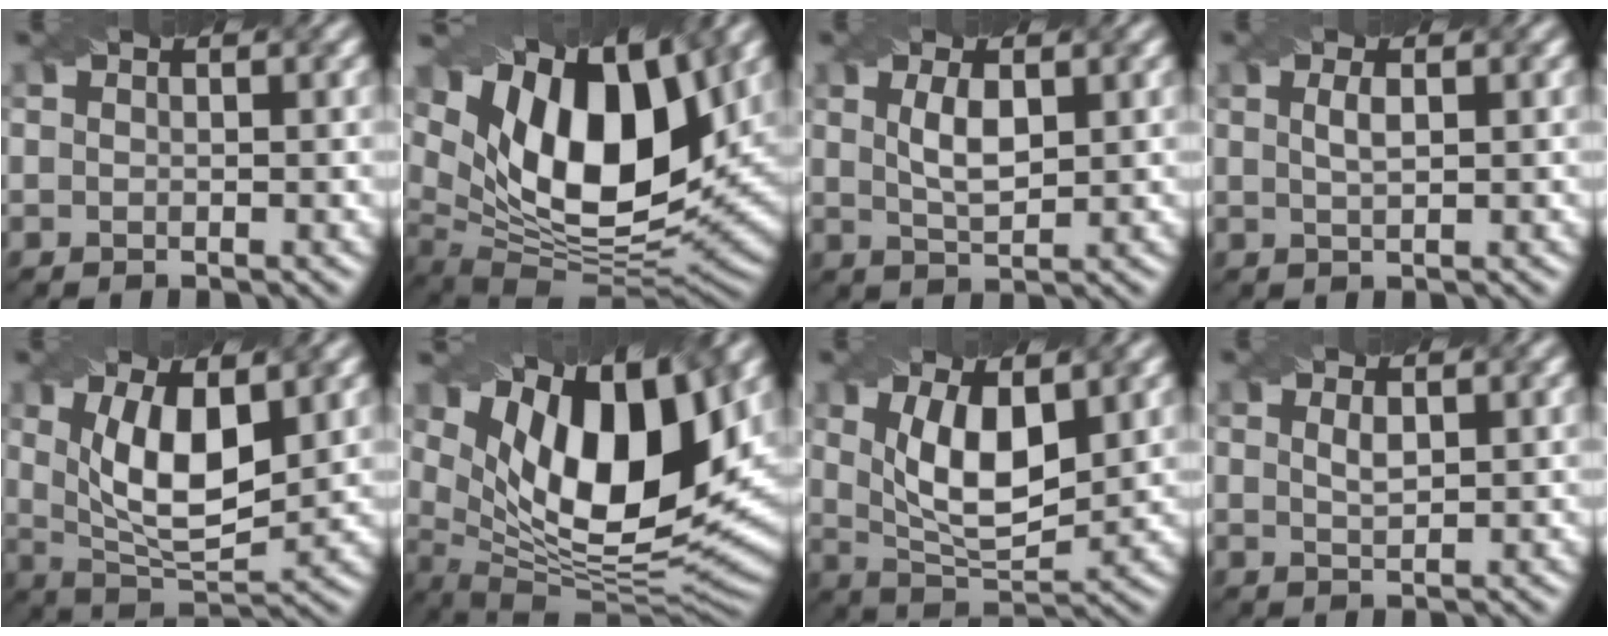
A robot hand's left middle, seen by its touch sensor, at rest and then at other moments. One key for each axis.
{"total": 16.2, "fx": 6.6, "fy": 8.0, "fz": 12.5, "tx": -0.203, "ty": 0.015, "tz": 0.108}
{"total": 3.0, "fx": 0.9, "fy": 1.2, "fz": 2.6, "tx": -0.057, "ty": 0.001, "tz": 0.021}
{"total": 1.5, "fx": 0.5, "fy": 0.4, "fz": 1.3, "tx": -0.026, "ty": 0.003, "tz": 0.011}
{"total": 7.9, "fx": 1.9, "fy": 3.2, "fz": 6.9, "tx": -0.134, "ty": -0.005, "tz": 0.035}
{"total": 14.7, "fx": 5.7, "fy": 6.5, "fz": 11.9, "tx": -0.202, "ty": 0.003, "tz": 0.100}
{"total": 7.3, "fx": 1.9, "fy": 3.1, "fz": 6.3, "tx": -0.120, "ty": -0.003, "tz": 0.036}
{"total": 1.1, "fx": 0.6, "fy": 0.3, "fz": 0.9, "tx": -0.019, "ty": 0.000, "tz": 0.014}